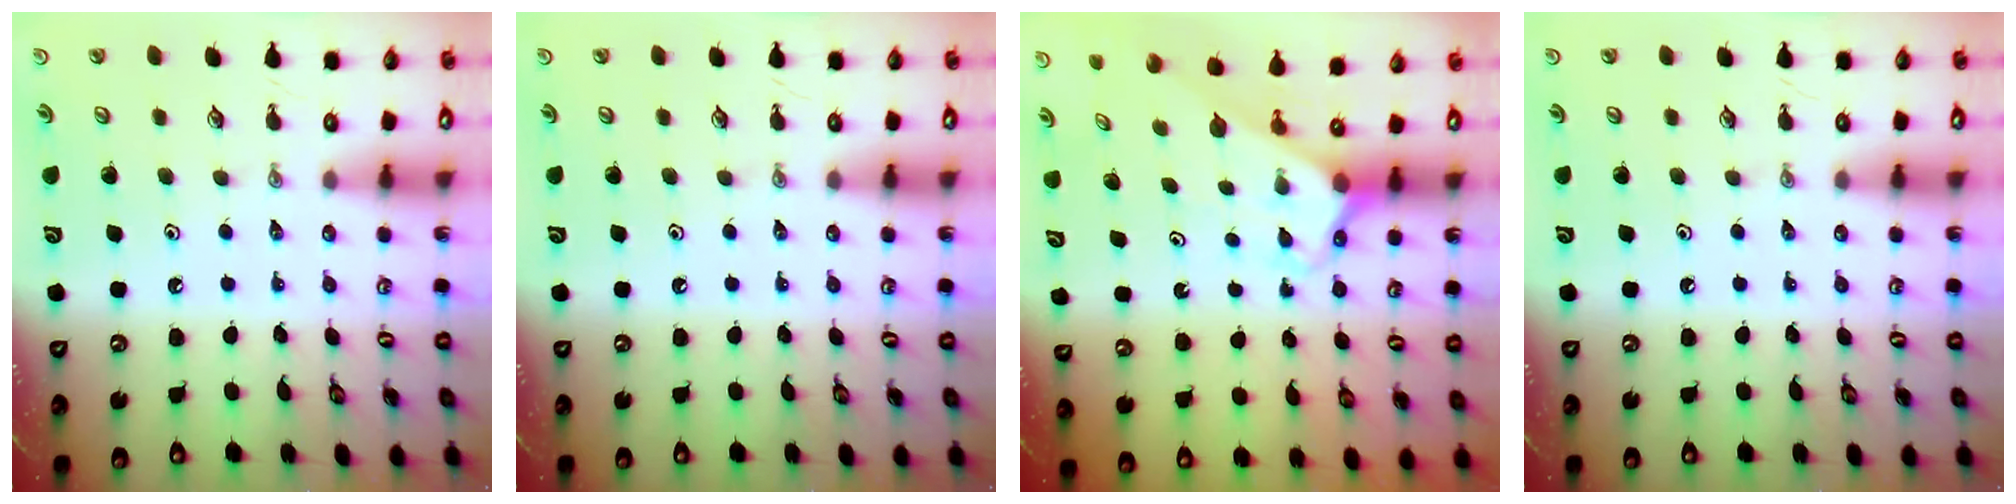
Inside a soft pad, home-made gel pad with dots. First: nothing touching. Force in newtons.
{"total": 0.0}
{"total": 2.7, "press": 2.7, "slide": 0.1}
{"total": 0.0}